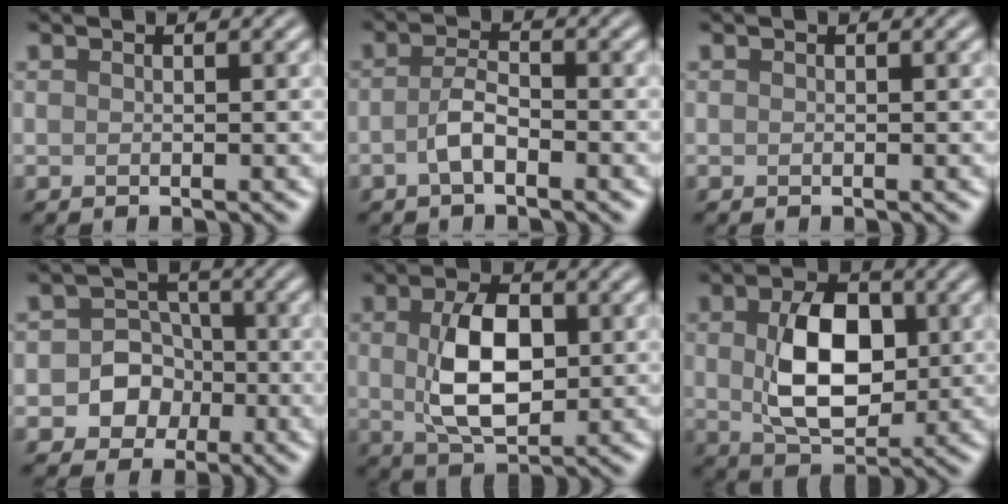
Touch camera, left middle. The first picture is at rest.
{"total": 2.5, "force": [-1.1, 1.0, 2.0], "torque": [-0.041, 0.005, -0.025]}
{"total": 0.0}
{"total": 4.7, "force": [-1.3, 4.2, 1.5], "torque": [0.010, 0.014, -0.039]}
{"total": 7.0, "force": [0.5, 4.0, 5.7], "torque": [-0.116, 0.000, 0.013]}
{"total": 8.0, "force": [0.6, 5.0, 6.2], "torque": [-0.116, -0.003, 0.013]}